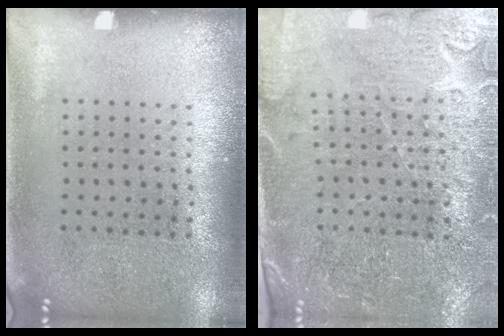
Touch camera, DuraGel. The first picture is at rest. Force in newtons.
{"total": 3.3, "press": 3.2, "slide": 1.0}